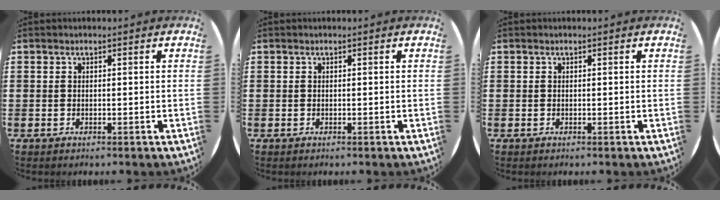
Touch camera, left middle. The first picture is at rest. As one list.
[{"total": 0.0}, {"total": 0.0}]